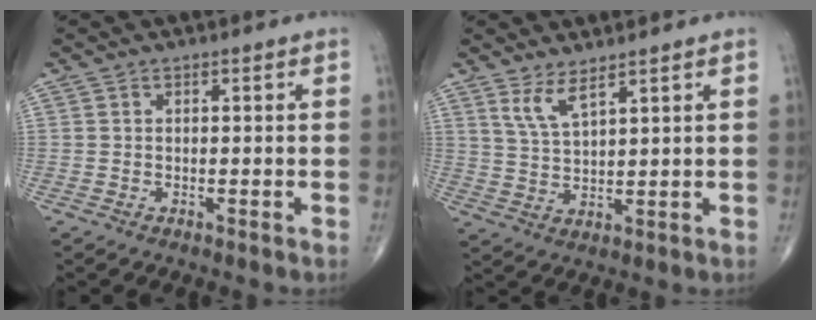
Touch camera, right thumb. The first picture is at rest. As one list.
[{"total": 4.7, "force": [3.3, 1.2, 3.1], "torque": [-0.064, -0.029, 0.072]}]